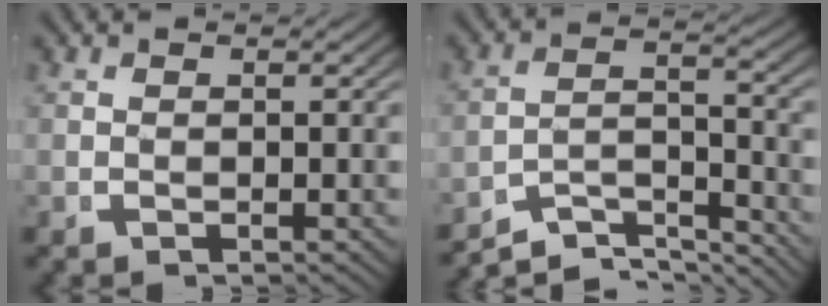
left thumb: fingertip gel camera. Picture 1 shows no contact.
{"total": 7.9, "force": [-5.4, 4.2, 4.1], "torque": [-0.070, -0.033, -0.081]}